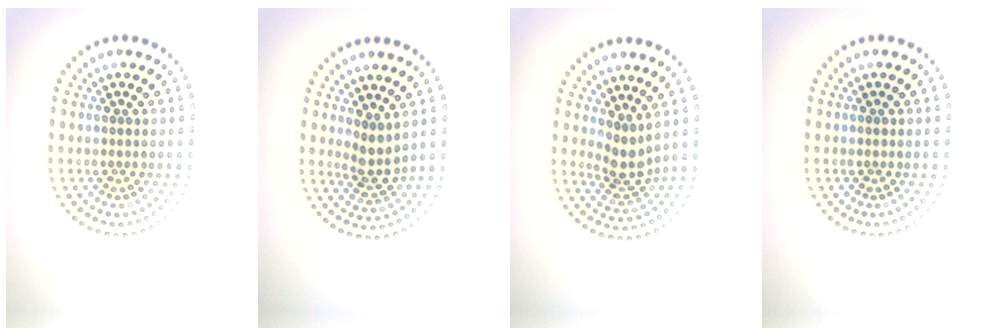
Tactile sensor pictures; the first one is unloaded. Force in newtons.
{"total": 2.3, "press": 1.8, "slide": 1.5}
{"total": 2.7, "press": 2.1, "slide": 1.7}
{"total": 0.0}